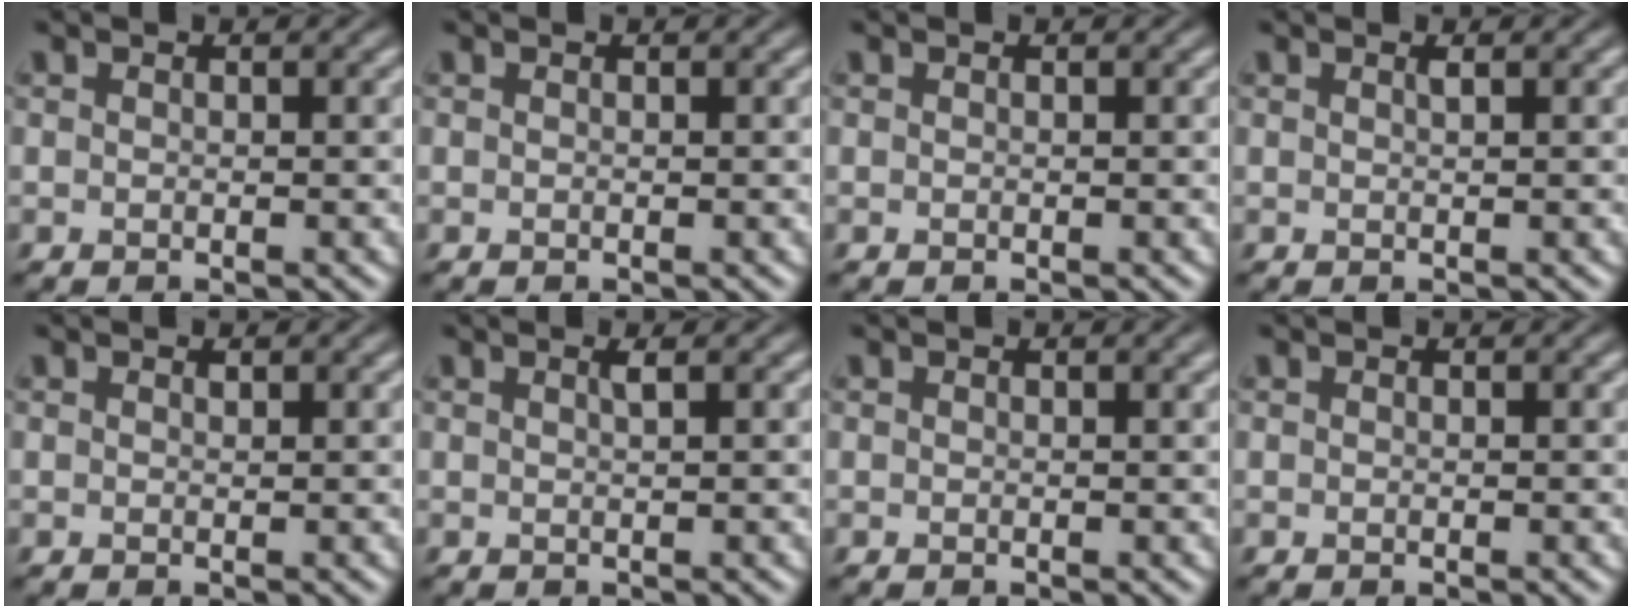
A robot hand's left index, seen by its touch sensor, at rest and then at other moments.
{"total": 0.0}
{"total": 0.0}
{"total": 0.5, "force": [0.3, 0.1, 0.4], "torque": [-0.005, 0.001, 0.005]}
{"total": 0.0}
{"total": 0.9, "force": [0.4, 0.2, 0.8], "torque": [-0.008, 0.002, 0.005]}
{"total": 0.7, "force": [0.4, 0.1, 0.5], "torque": [-0.004, 0.005, 0.006]}
{"total": 0.0}